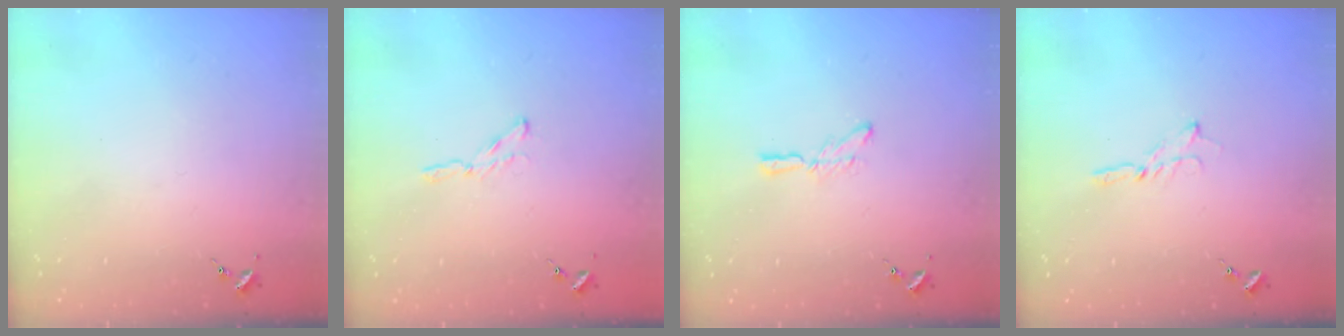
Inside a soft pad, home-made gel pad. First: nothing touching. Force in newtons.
{"total": 2.4, "press": 2.4, "slide": 0.2}
{"total": 5.2, "press": 5.1, "slide": 0.5}
{"total": 1.8, "press": 1.8, "slide": 0.2}